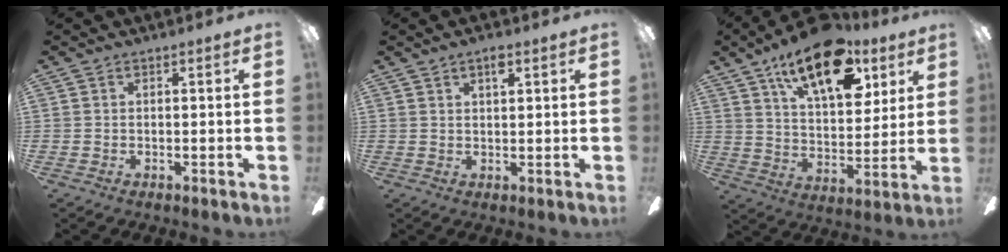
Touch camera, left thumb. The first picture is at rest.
{"total": 2.7, "force": [1.8, 0.9, 1.8], "torque": [-0.024, -0.004, 0.028]}
{"total": 20.2, "force": [12.1, 9.3, 13.2], "torque": [-0.202, -0.056, 0.202]}